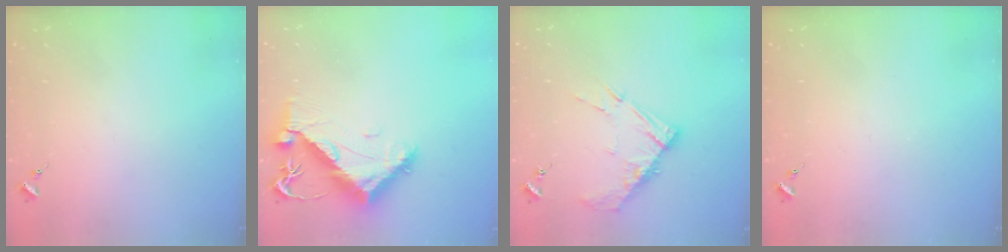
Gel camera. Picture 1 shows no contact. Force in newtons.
{"total": 11.0, "press": 10.9, "slide": 1.0}
{"total": 11.1, "press": 11.0, "slide": 1.1}
{"total": 0.0}